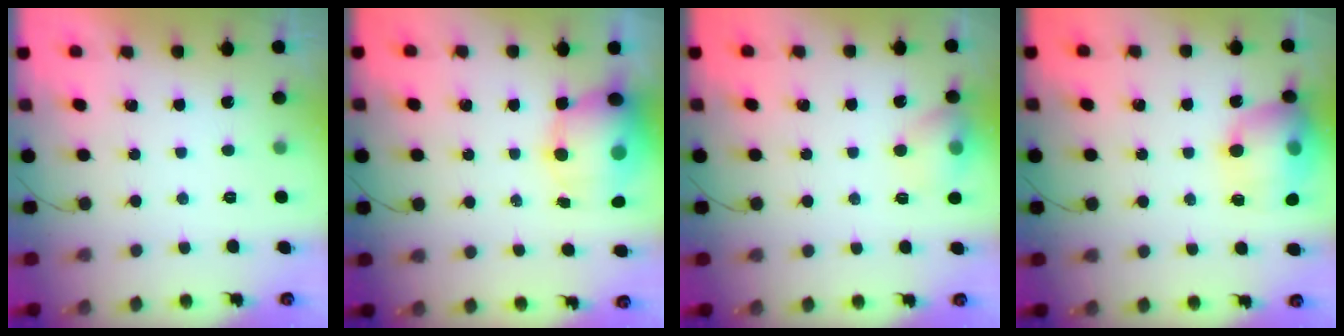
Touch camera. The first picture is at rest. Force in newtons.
{"total": 13.4, "press": 12.9, "slide": 3.5}
{"total": 9.8, "press": 9.7, "slide": 1.5}
{"total": 16.2, "press": 16.0, "slide": 2.4}